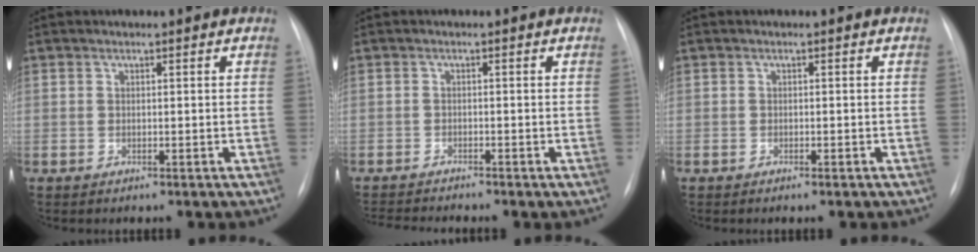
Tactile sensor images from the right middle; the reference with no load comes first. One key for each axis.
{"total": 3.6, "fx": -3.5, "fy": -0.7, "fz": 0.8, "tx": -0.015, "ty": -0.016, "tz": -0.058}
{"total": 0.8, "fx": -0.5, "fy": 0.1, "fz": 0.6, "tx": -0.013, "ty": -0.001, "tz": -0.008}